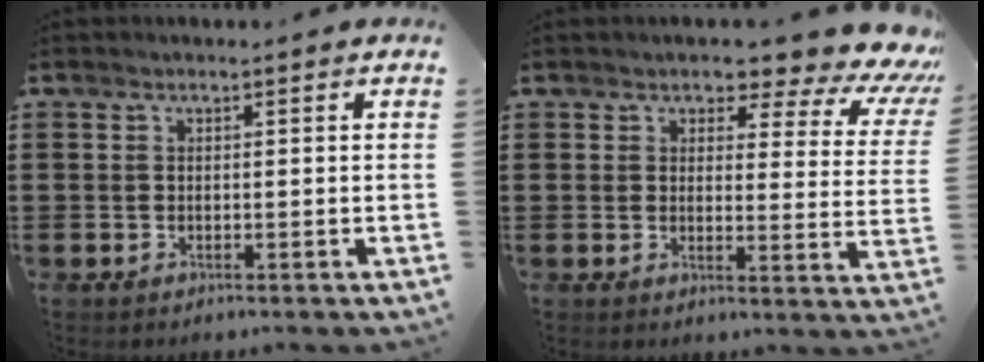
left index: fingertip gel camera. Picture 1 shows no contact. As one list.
[{"total": 4.2, "force": [3.2, 1.2, 2.4], "torque": [-0.040, -0.029, 0.045]}]